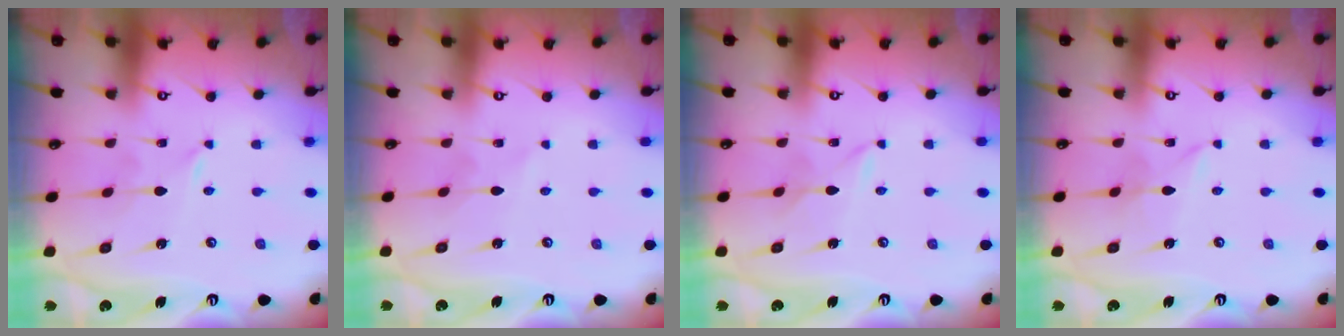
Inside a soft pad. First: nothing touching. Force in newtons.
{"total": 1.7, "press": 1.7, "slide": 0.1}
{"total": 1.5, "press": 1.5, "slide": 0.3}
{"total": 2.6, "press": 2.6, "slide": 0.3}